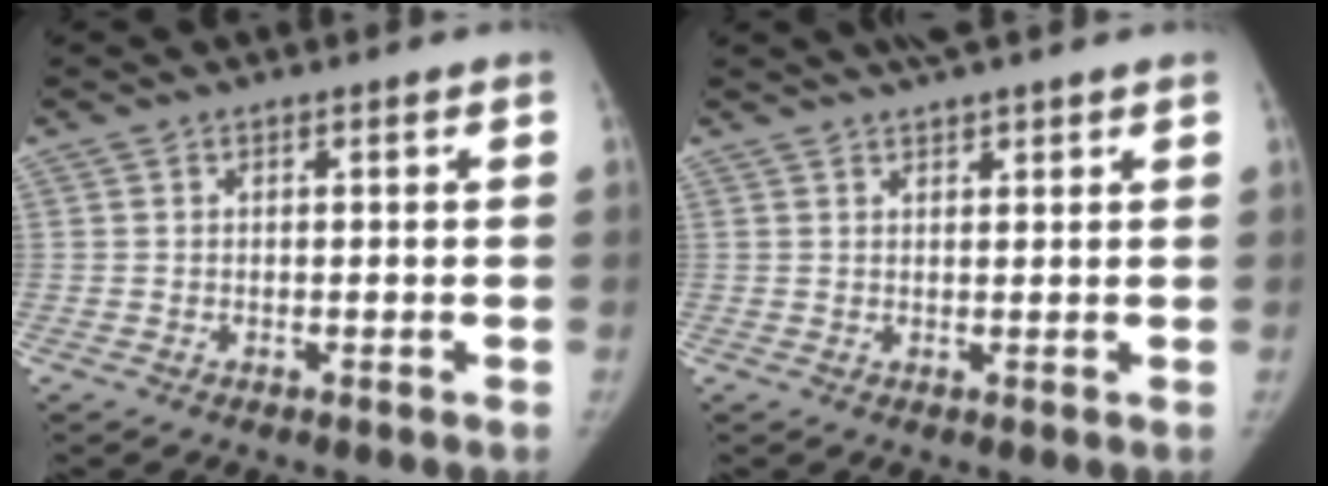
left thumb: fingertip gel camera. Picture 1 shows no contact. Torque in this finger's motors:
{"motor_torque": [-0.09, 0.14, 0.55, -0.34, 0.00]}